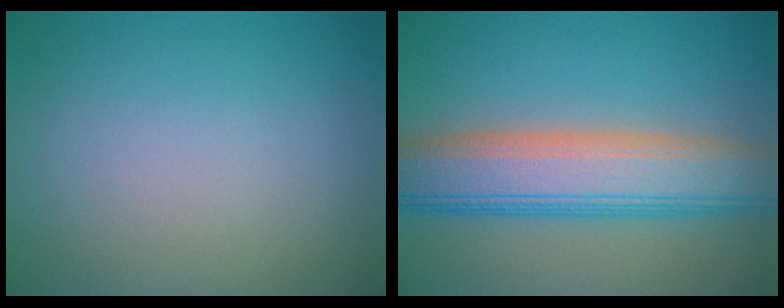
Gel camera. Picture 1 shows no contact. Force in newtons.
{"total": 8.9, "press": 8.9, "slide": 0.6}